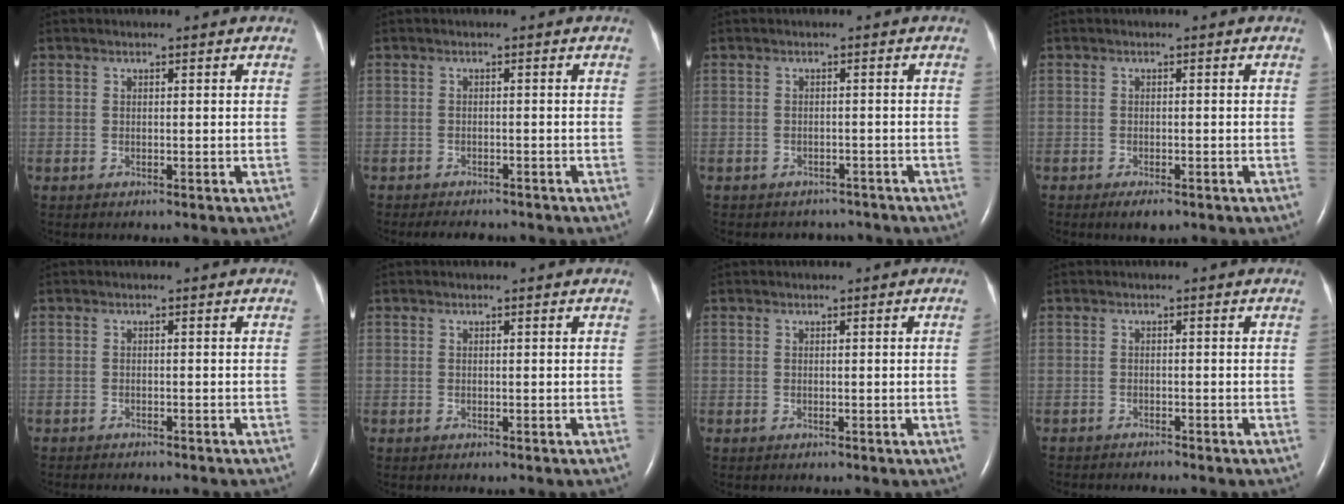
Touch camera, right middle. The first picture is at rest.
{"total": 4.6, "force": [-4.1, 1.5, 1.7], "torque": [-0.025, -0.003, -0.049]}
{"total": 3.6, "force": [-3.2, 1.7, -0.2], "torque": [-0.003, 0.007, -0.037]}
{"total": 2.0, "force": [-1.3, 0.6, 1.4], "torque": [-0.029, -0.003, -0.015]}
{"total": 3.3, "force": [-3.0, 0.6, 1.4], "torque": [-0.024, -0.005, -0.033]}
{"total": 0.0}
{"total": 1.3, "force": [-0.1, -0.6, 1.2], "torque": [-0.011, 0.000, -0.002]}
{"total": 2.1, "force": [-2.0, -0.2, 0.5], "torque": [-0.004, -0.001, -0.033]}